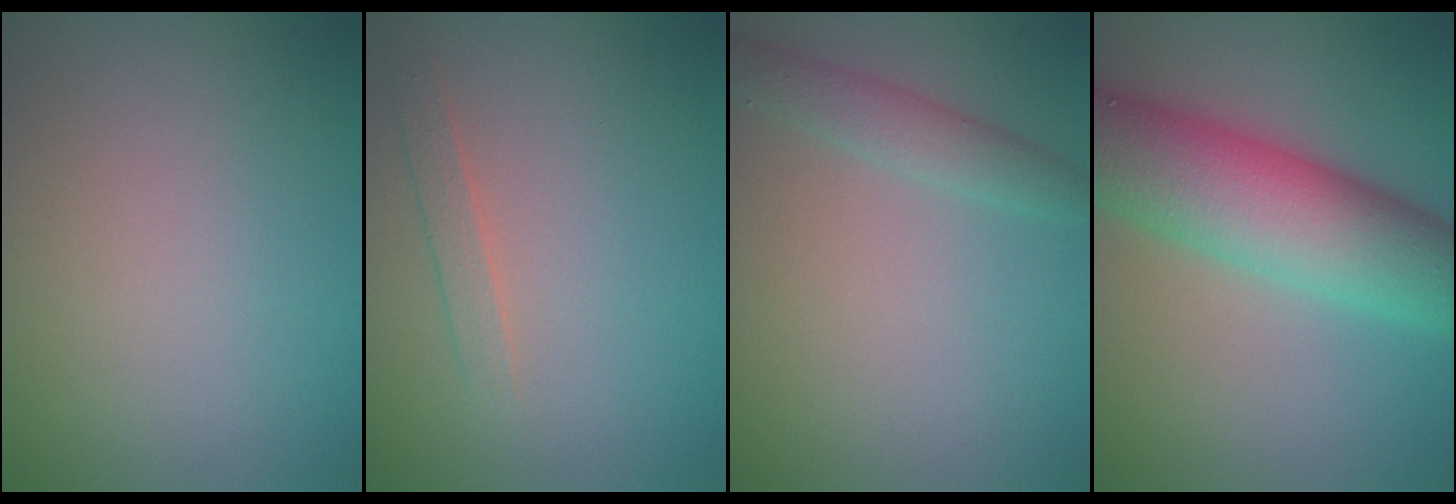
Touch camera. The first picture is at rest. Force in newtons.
{"total": 1.3, "press": 1.3, "slide": 0.1}
{"total": 2.2, "press": 2.2, "slide": 0.0}
{"total": 10.7, "press": 10.7, "slide": 0.4}